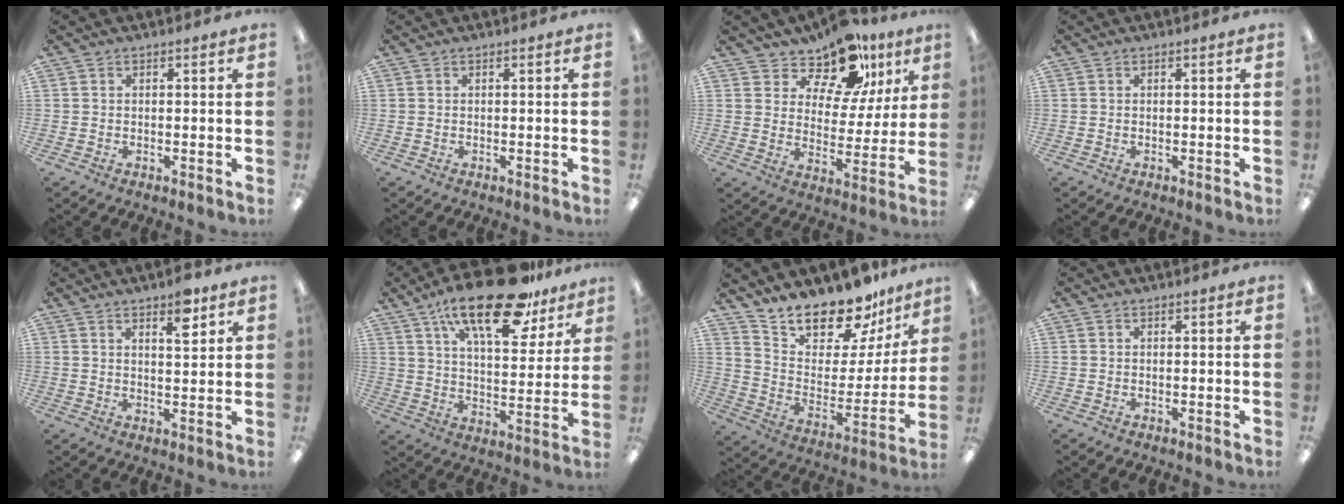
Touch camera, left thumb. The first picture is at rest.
{"total": 0.0}
{"total": 14.2, "force": [11.1, 6.7, 5.7], "torque": [-0.097, -0.073, 0.201]}
{"total": 0.0}
{"total": 6.2, "force": [4.3, 2.3, 3.9], "torque": [-0.038, -0.025, 0.066]}
{"total": 21.9, "force": [15.0, 8.4, 13.6], "torque": [-0.217, -0.079, 0.250]}
{"total": 17.6, "force": [15.9, 6.1, 4.3], "torque": [-0.081, -0.138, 0.284]}
{"total": 0.0}